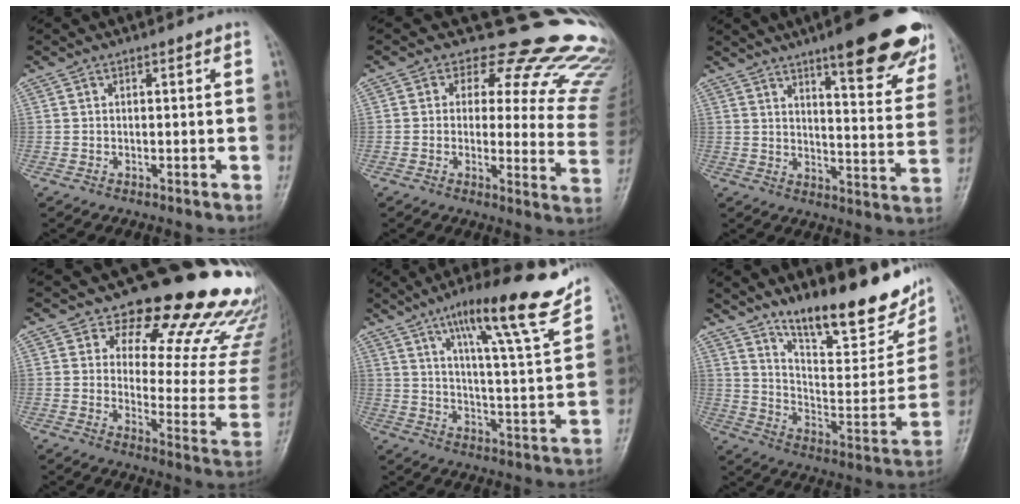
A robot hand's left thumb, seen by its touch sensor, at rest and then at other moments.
{"total": 21.1, "force": [16.6, 9.1, 9.2], "torque": [-0.061, -0.112, 0.167]}
{"total": 20.0, "force": [13.1, 4.7, 14.4], "torque": [-0.148, -0.062, 0.169]}
{"total": 22.4, "force": [18.8, 7.8, 9.3], "torque": [-0.064, -0.150, 0.222]}
{"total": 18.3, "force": [12.5, 2.2, 13.2], "torque": [-0.178, -0.065, 0.189]}
{"total": 23.5, "force": [16.4, 7.3, 15.2], "torque": [-0.172, -0.085, 0.255]}